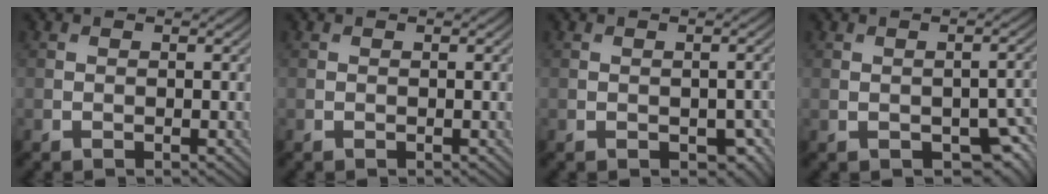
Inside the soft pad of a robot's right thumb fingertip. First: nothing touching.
{"total": 0.0}
{"total": 3.2, "force": [-1.1, 2.0, 2.1], "torque": [-0.027, -0.016, -0.008]}
{"total": 5.0, "force": [-1.8, 2.7, 3.8], "torque": [-0.056, -0.014, -0.016]}